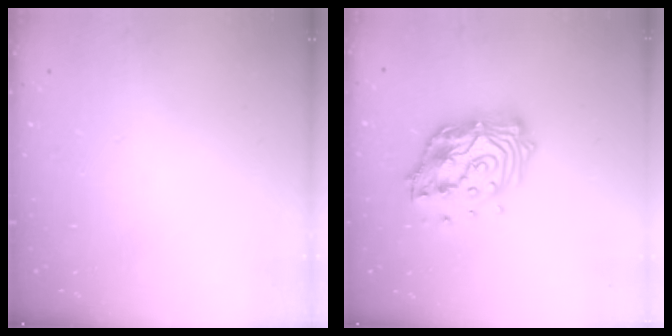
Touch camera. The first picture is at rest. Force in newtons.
{"total": 15.3, "press": 15.3, "slide": 1.2}